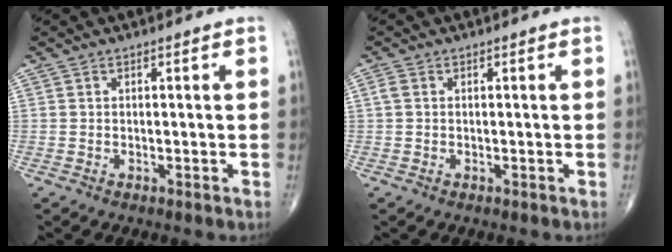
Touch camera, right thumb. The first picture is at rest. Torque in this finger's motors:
{"motor_torque": [-0.08, 0.01, 0.14, 0.10, 0.00]}